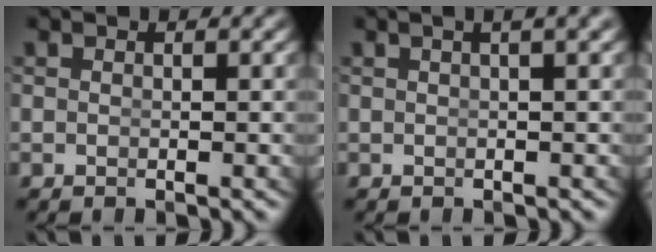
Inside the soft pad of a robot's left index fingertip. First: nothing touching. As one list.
[{"total": 3.6, "force": [1.7, 0.6, 3.2], "torque": [-0.023, 0.023, 0.018]}]